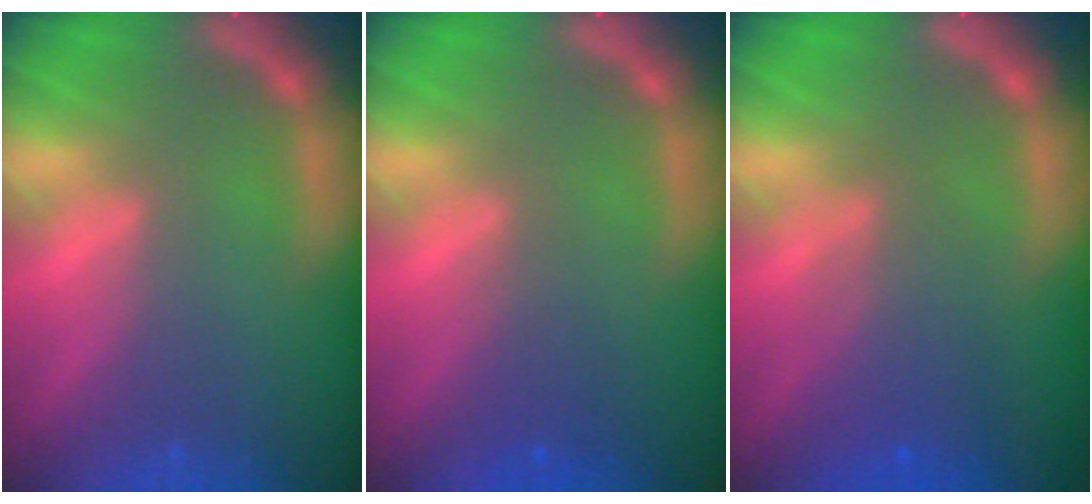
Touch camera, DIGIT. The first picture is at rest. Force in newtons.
{"total": 2.0}
{"total": 4.1}